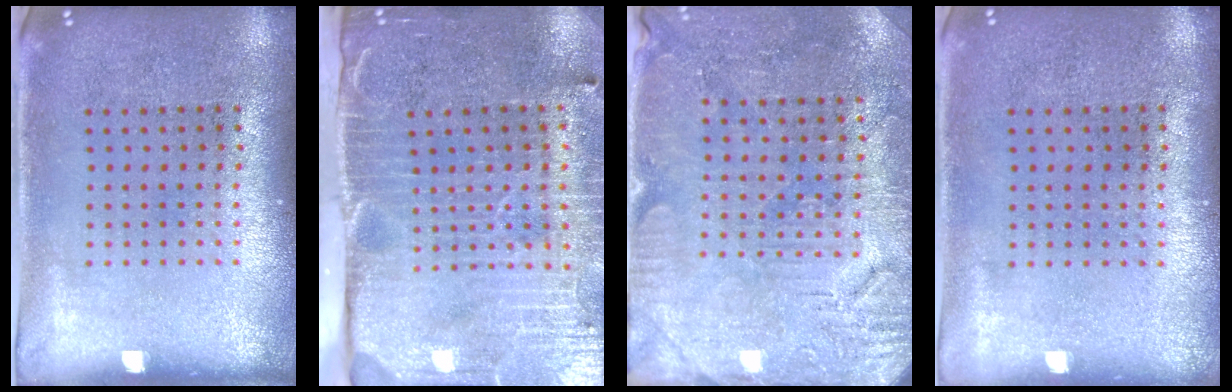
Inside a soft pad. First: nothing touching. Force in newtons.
{"total": 4.7, "press": 3.9, "slide": 2.6}
{"total": 3.0, "press": 2.9, "slide": 0.6}
{"total": 0.0}